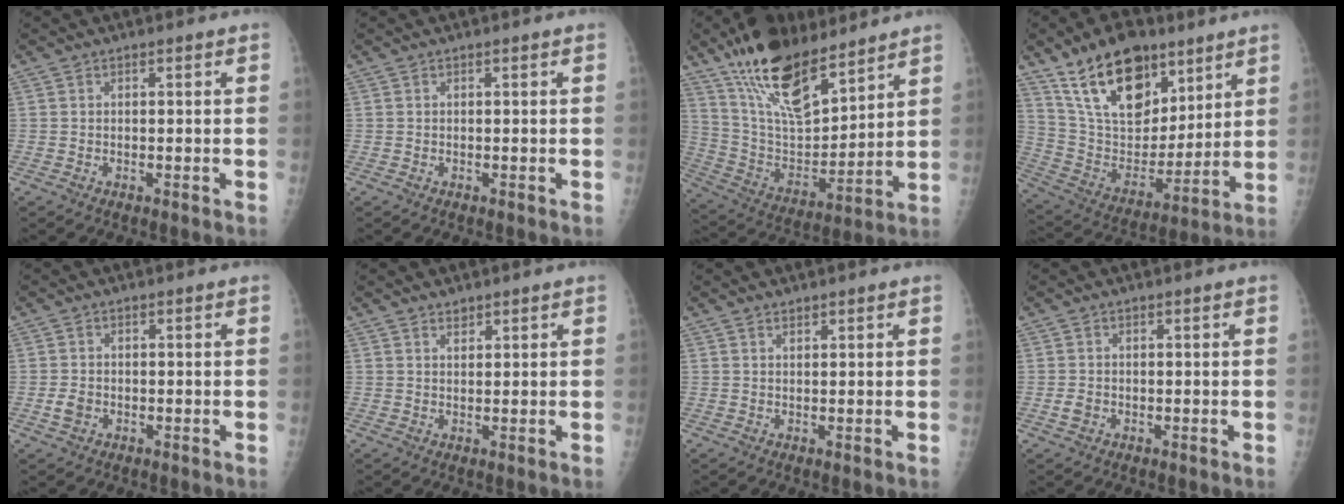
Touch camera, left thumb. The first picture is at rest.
{"total": 0.0}
{"total": 20.8, "force": [14.6, 7.8, 12.5], "torque": [-0.185, -0.070, 0.271]}
{"total": 21.7, "force": [13.5, 11.9, 12.2], "torque": [-0.170, -0.055, 0.249]}
{"total": 2.3, "force": [-0.6, 1.8, 1.3], "torque": [-0.020, 0.002, -0.009]}
{"total": 1.6, "force": [1.3, 0.9, 0.5], "torque": [0.001, -0.009, 0.020]}
{"total": 1.0, "force": [0.8, 0.5, 0.3], "torque": [0.000, -0.006, 0.012]}
{"total": 1.6, "force": [-0.4, 1.3, 0.9], "torque": [-0.014, 0.001, -0.005]}